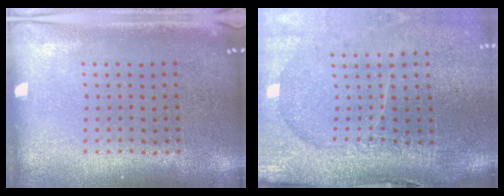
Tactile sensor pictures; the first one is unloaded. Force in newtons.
{"total": 4.5, "press": 3.6, "slide": 2.7}